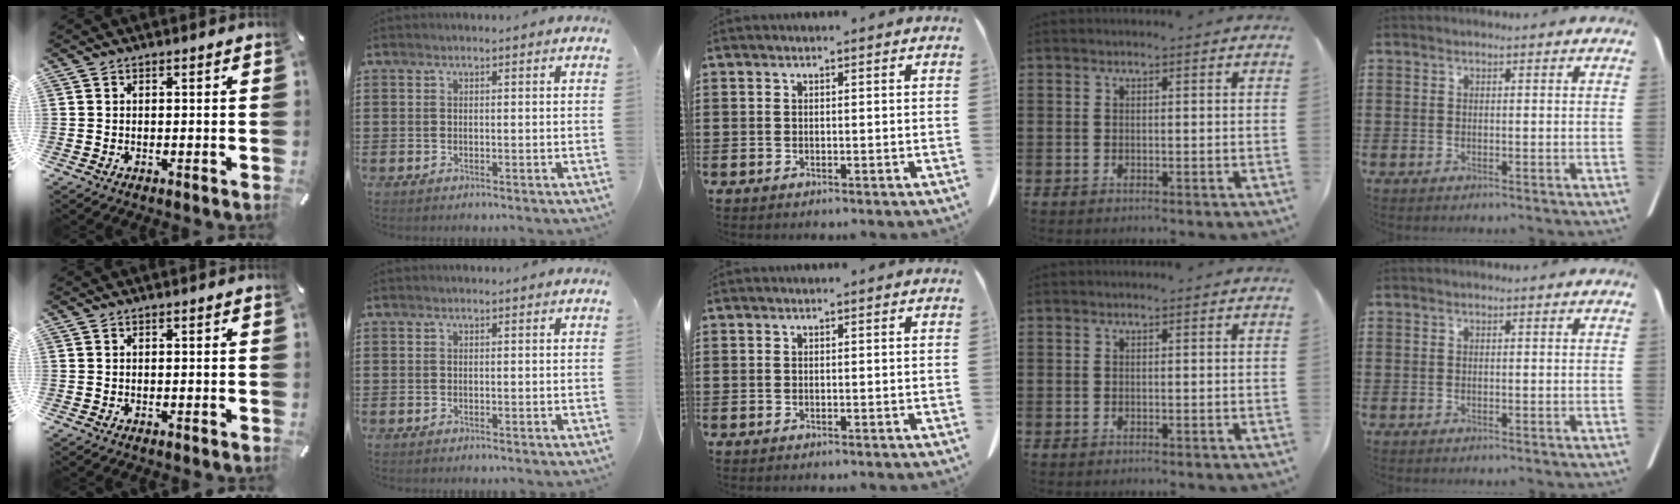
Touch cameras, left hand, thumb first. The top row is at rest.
{}